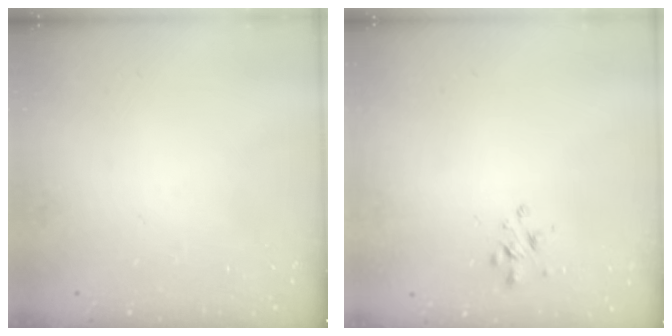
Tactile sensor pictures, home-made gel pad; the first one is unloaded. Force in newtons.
{"total": 2.3, "press": 2.2, "slide": 0.3}